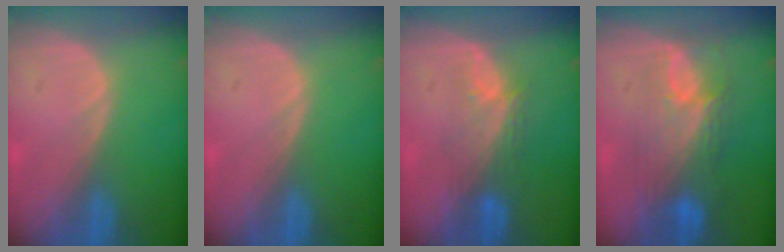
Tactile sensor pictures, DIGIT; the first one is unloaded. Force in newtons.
{"total": 0.0}
{"total": 4.9, "press": 4.7, "slide": 1.6}
{"total": 8.3, "press": 7.9, "slide": 2.3}